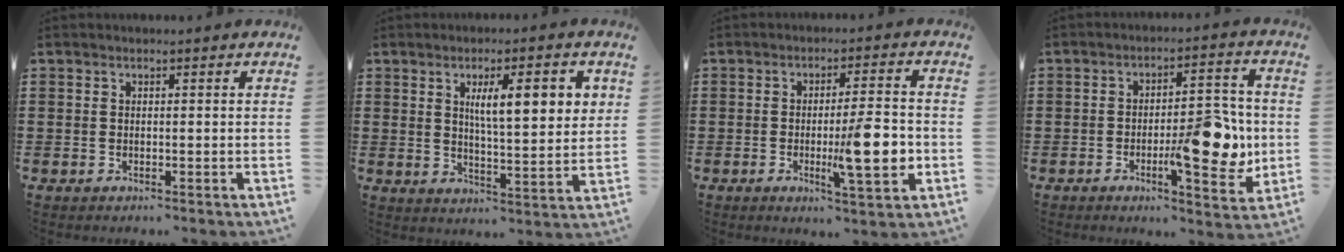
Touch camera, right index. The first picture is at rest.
{"total": 8.7, "force": [3.0, 2.3, 7.8], "torque": [-0.130, -0.001, 0.043]}
{"total": 10.4, "force": [-1.9, 2.0, 10.0], "torque": [-0.137, -0.008, -0.030]}
{"total": 11.6, "force": [-1.9, 4.0, 10.7], "torque": [-0.130, -0.005, -0.030]}